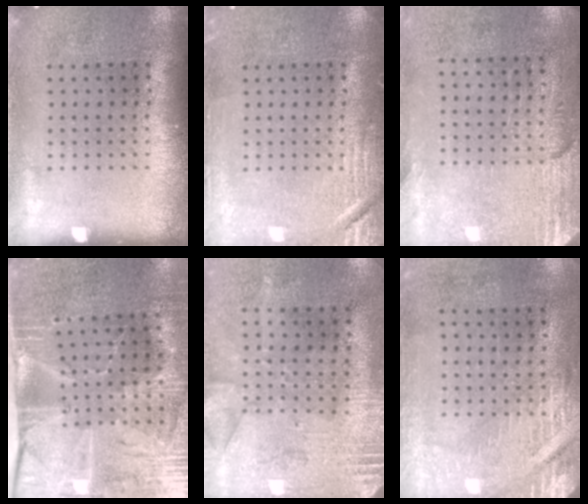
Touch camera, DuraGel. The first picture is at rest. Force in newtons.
{"total": 2.5, "press": 2.5, "slide": 0.4}
{"total": 2.8, "press": 2.5, "slide": 1.4}
{"total": 4.4, "press": 3.7, "slide": 2.4}
{"total": 2.8, "press": 2.2, "slide": 1.7}
{"total": 2.9, "press": 2.5, "slide": 1.4}